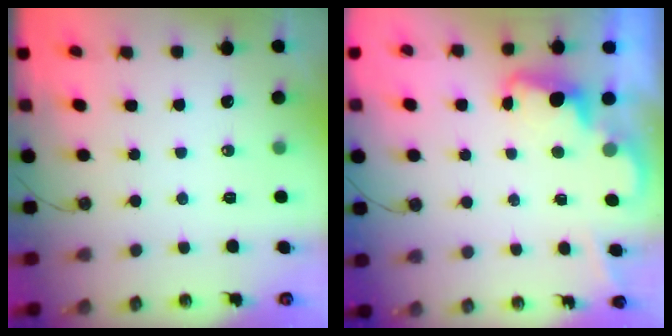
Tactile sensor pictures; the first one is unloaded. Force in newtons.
{"total": 2.3, "press": 2.3, "slide": 0.6}